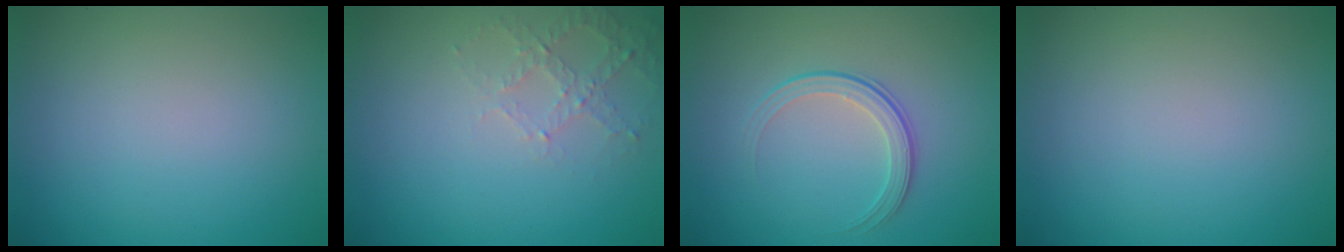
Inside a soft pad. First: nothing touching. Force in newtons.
{"total": 2.2, "press": 2.1, "slide": 0.6}
{"total": 2.1, "press": 1.5, "slide": 1.5}
{"total": 0.0}